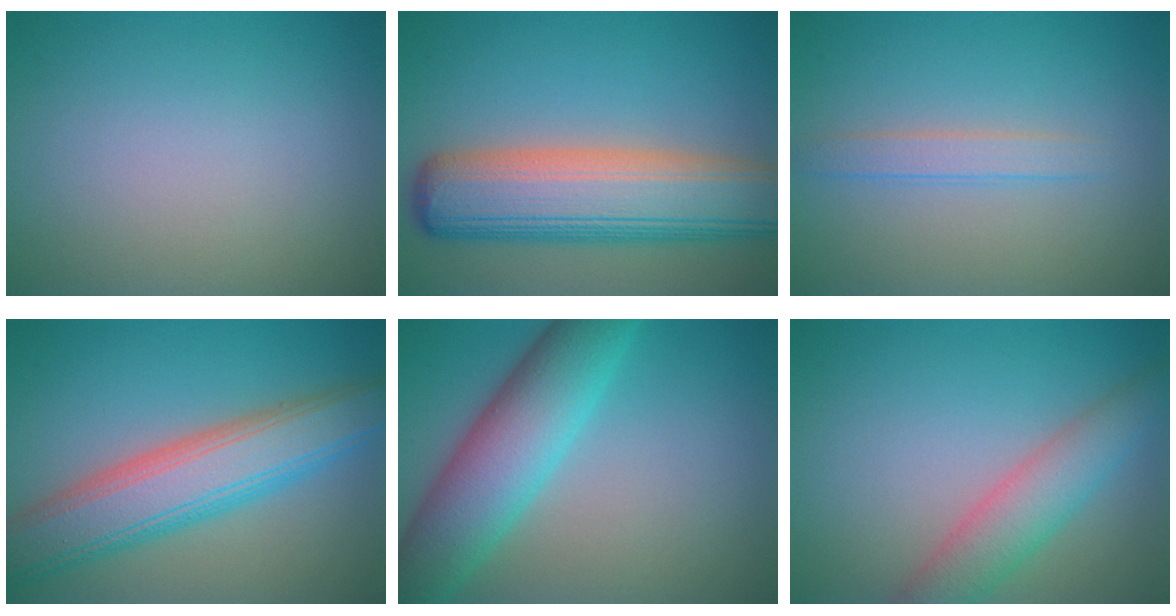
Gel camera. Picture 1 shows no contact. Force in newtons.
{"total": 10.5, "press": 10.4, "slide": 0.9}
{"total": 1.8, "press": 1.7, "slide": 0.2}
{"total": 8.0, "press": 8.0, "slide": 0.4}
{"total": 8.5, "press": 8.5, "slide": 0.1}
{"total": 4.6, "press": 4.6, "slide": 0.4}